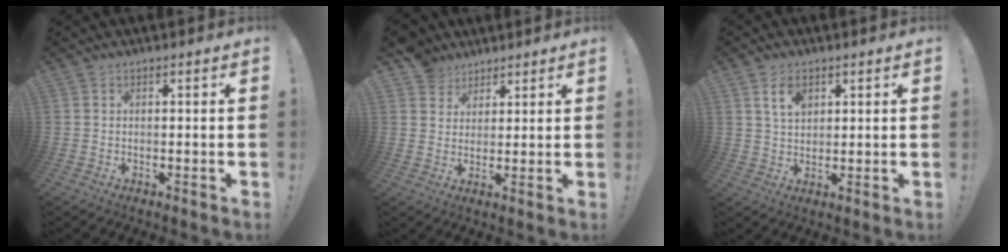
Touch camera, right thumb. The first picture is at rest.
{"total": 6.6, "force": [4.6, 4.7, 0.5], "torque": [-0.013, -0.033, 0.091]}
{"total": 6.3, "force": [3.0, 3.9, 3.9], "torque": [-0.063, -0.007, 0.055]}